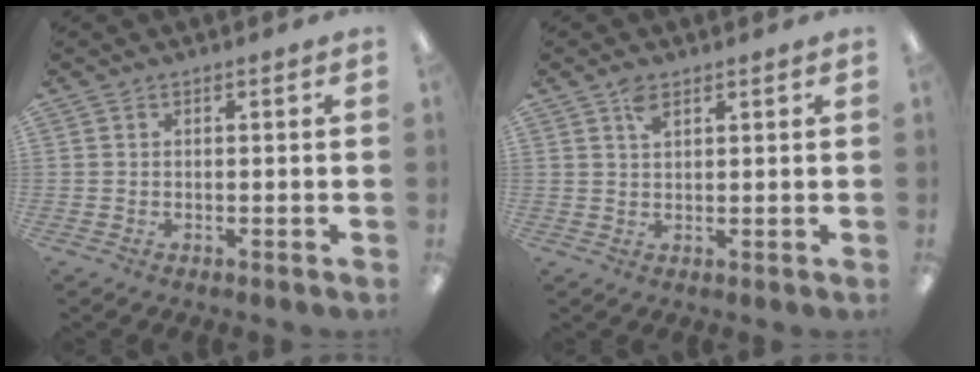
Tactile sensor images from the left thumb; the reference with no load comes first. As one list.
[{"total": 2.9, "force": [1.9, 1.3, 1.8], "torque": [-0.033, -0.002, 0.033]}]